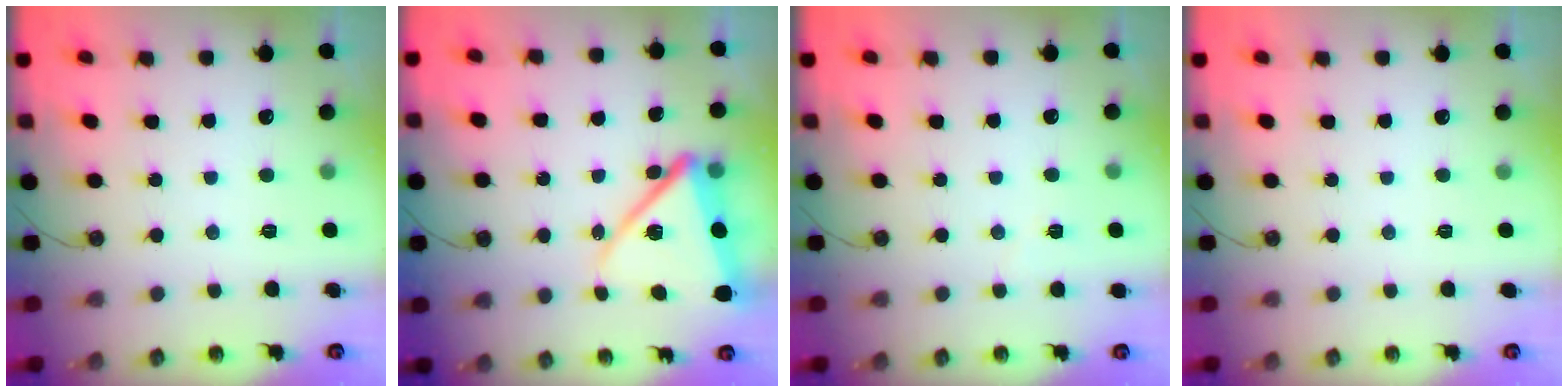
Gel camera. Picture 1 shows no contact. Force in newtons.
{"total": 15.2, "press": 15.2, "slide": 1.4}
{"total": 3.0, "press": 2.7, "slide": 1.5}
{"total": 1.5, "press": 0.5, "slide": 1.4}